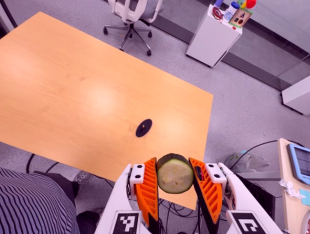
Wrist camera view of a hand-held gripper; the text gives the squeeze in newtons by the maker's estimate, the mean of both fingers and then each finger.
{"total": 11.4, "left": 12.8, "right": 9.9}